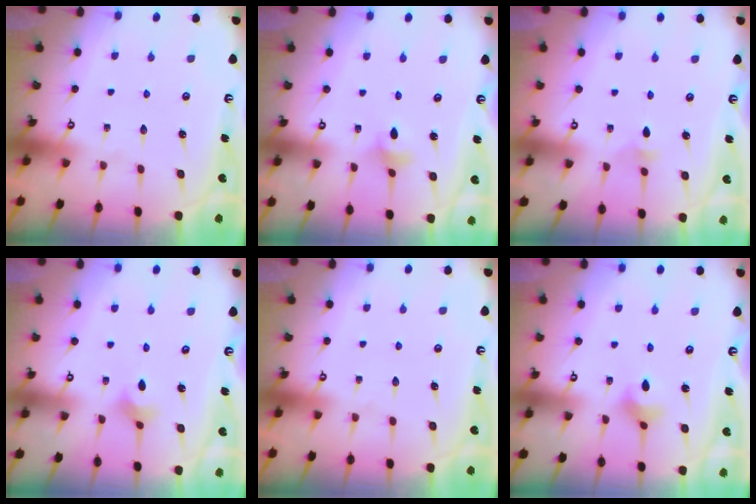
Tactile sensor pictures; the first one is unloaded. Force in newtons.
{"total": 2.4, "press": 2.4, "slide": 0.4}
{"total": 3.3, "press": 3.2, "slide": 0.8}
{"total": 2.7, "press": 2.6, "slide": 0.7}
{"total": 0.0}
{"total": 3.3, "press": 3.3, "slide": 0.3}